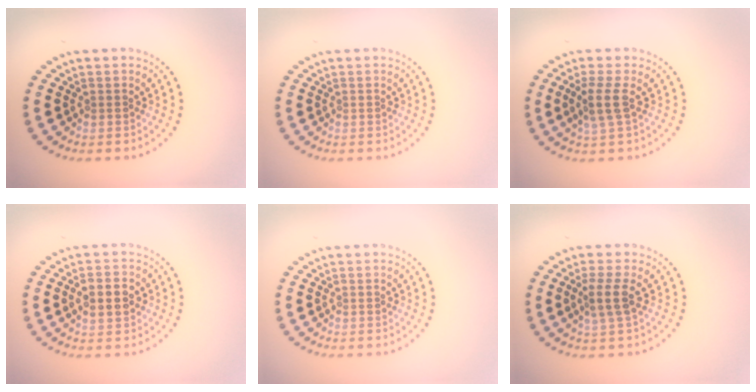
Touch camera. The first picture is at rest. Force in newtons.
{"total": 0.0}
{"total": 2.3, "press": 1.9, "slide": 1.2}
{"total": 2.9, "press": 2.9, "slide": 0.0}
{"total": 0.0}
{"total": 2.3, "press": 1.8, "slide": 1.3}